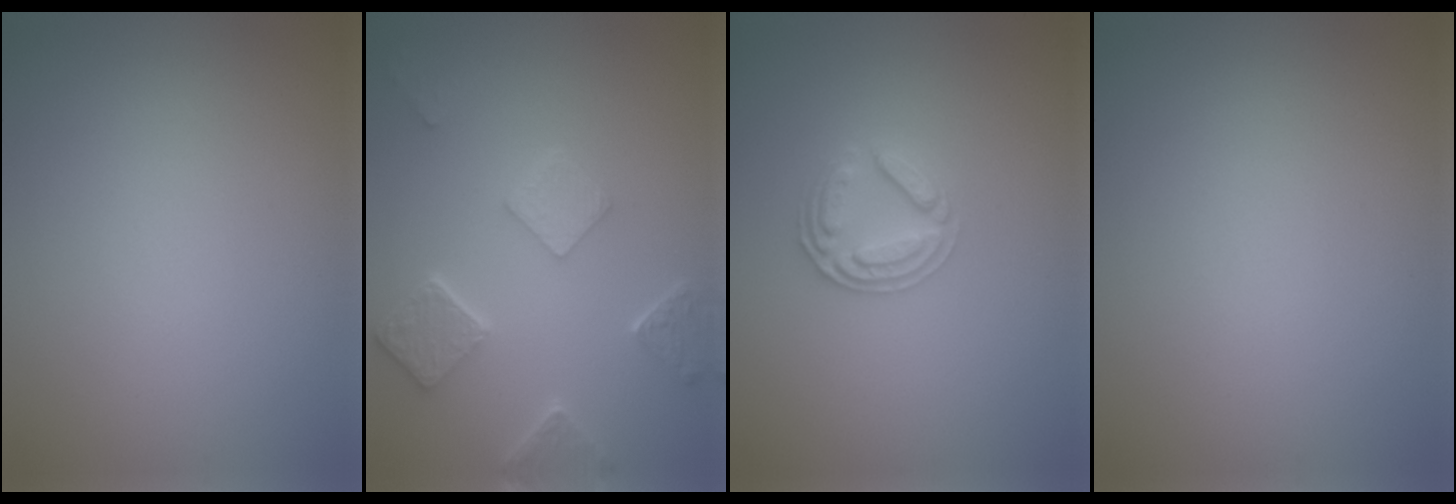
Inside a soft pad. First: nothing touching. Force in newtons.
{"total": 4.6, "press": 3.6, "slide": 2.8}
{"total": 2.6, "press": 2.5, "slide": 0.6}
{"total": 0.0}